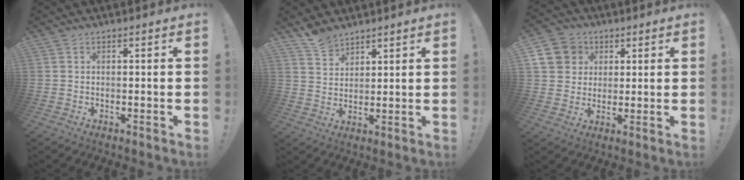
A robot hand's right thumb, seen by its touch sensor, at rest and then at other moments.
{"total": 6.0, "force": [5.1, 2.9, 1.1], "torque": [-0.021, -0.030, 0.099]}
{"total": 10.3, "force": [3.4, 9.1, 3.4], "torque": [-0.051, -0.006, 0.072]}